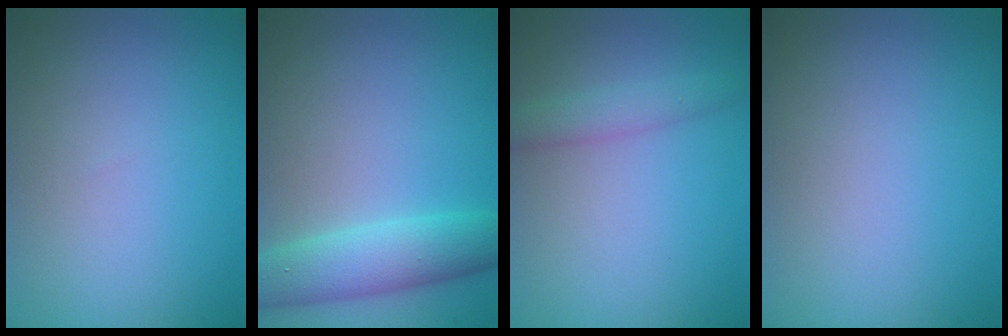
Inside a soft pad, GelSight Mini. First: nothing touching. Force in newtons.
{"total": 5.0, "press": 5.0, "slide": 0.3}
{"total": 1.8, "press": 1.8, "slide": 0.0}
{"total": 0.0}